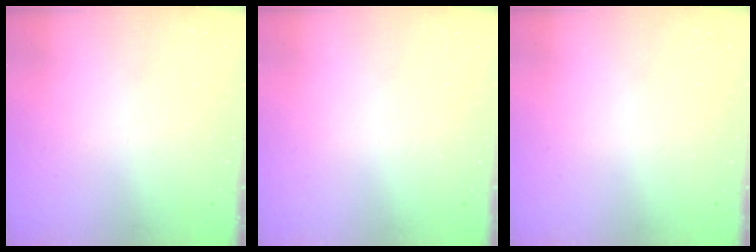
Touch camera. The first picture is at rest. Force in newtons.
{"total": 0.0}
{"total": 0.0}